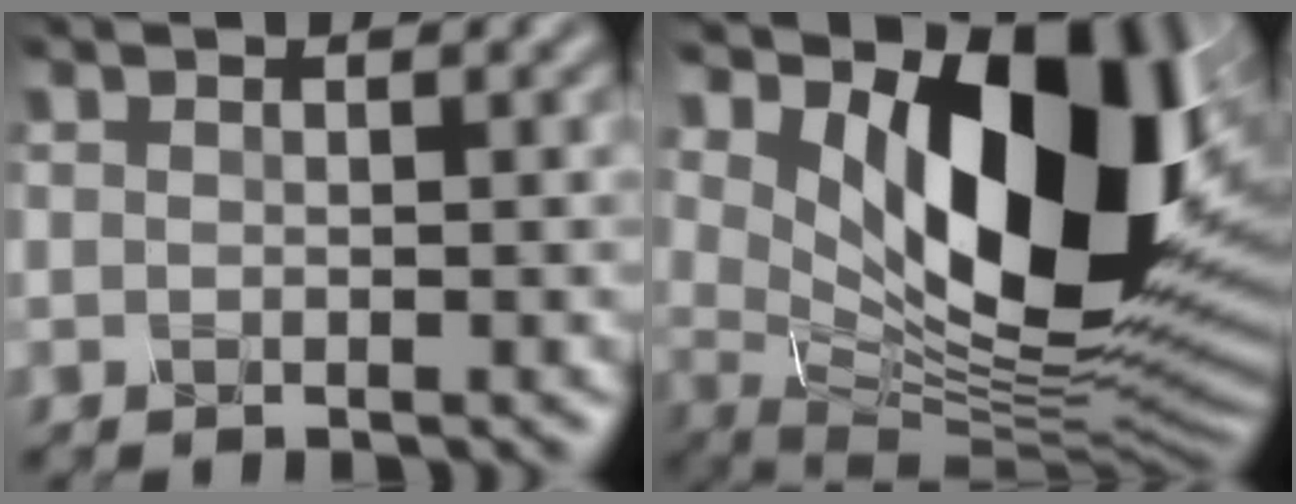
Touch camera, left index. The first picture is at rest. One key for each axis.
{"total": 15.7, "fx": 4.7, "fy": 7.9, "fz": 12.8, "tx": -0.178, "ty": -0.013, "tz": 0.086}